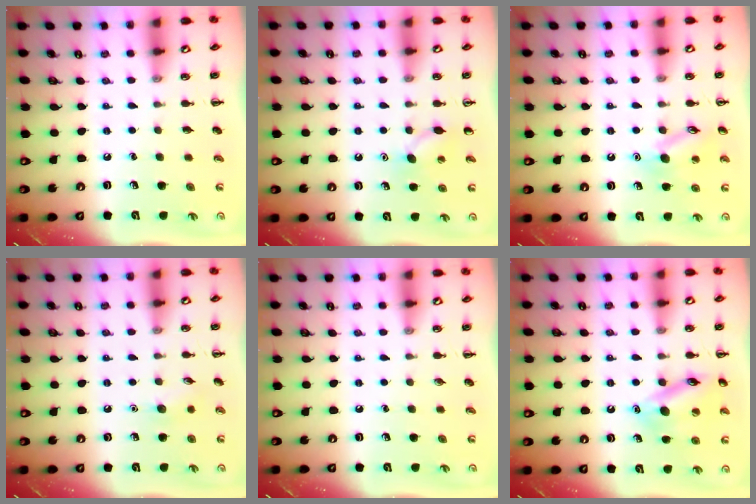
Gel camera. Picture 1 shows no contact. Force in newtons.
{"total": 7.2, "press": 6.9, "slide": 2.0}
{"total": 10.6, "press": 10.6, "slide": 0.9}
{"total": 5.9, "press": 5.6, "slide": 1.7}
{"total": 0.0}
{"total": 14.2, "press": 14.2, "slide": 1.4}